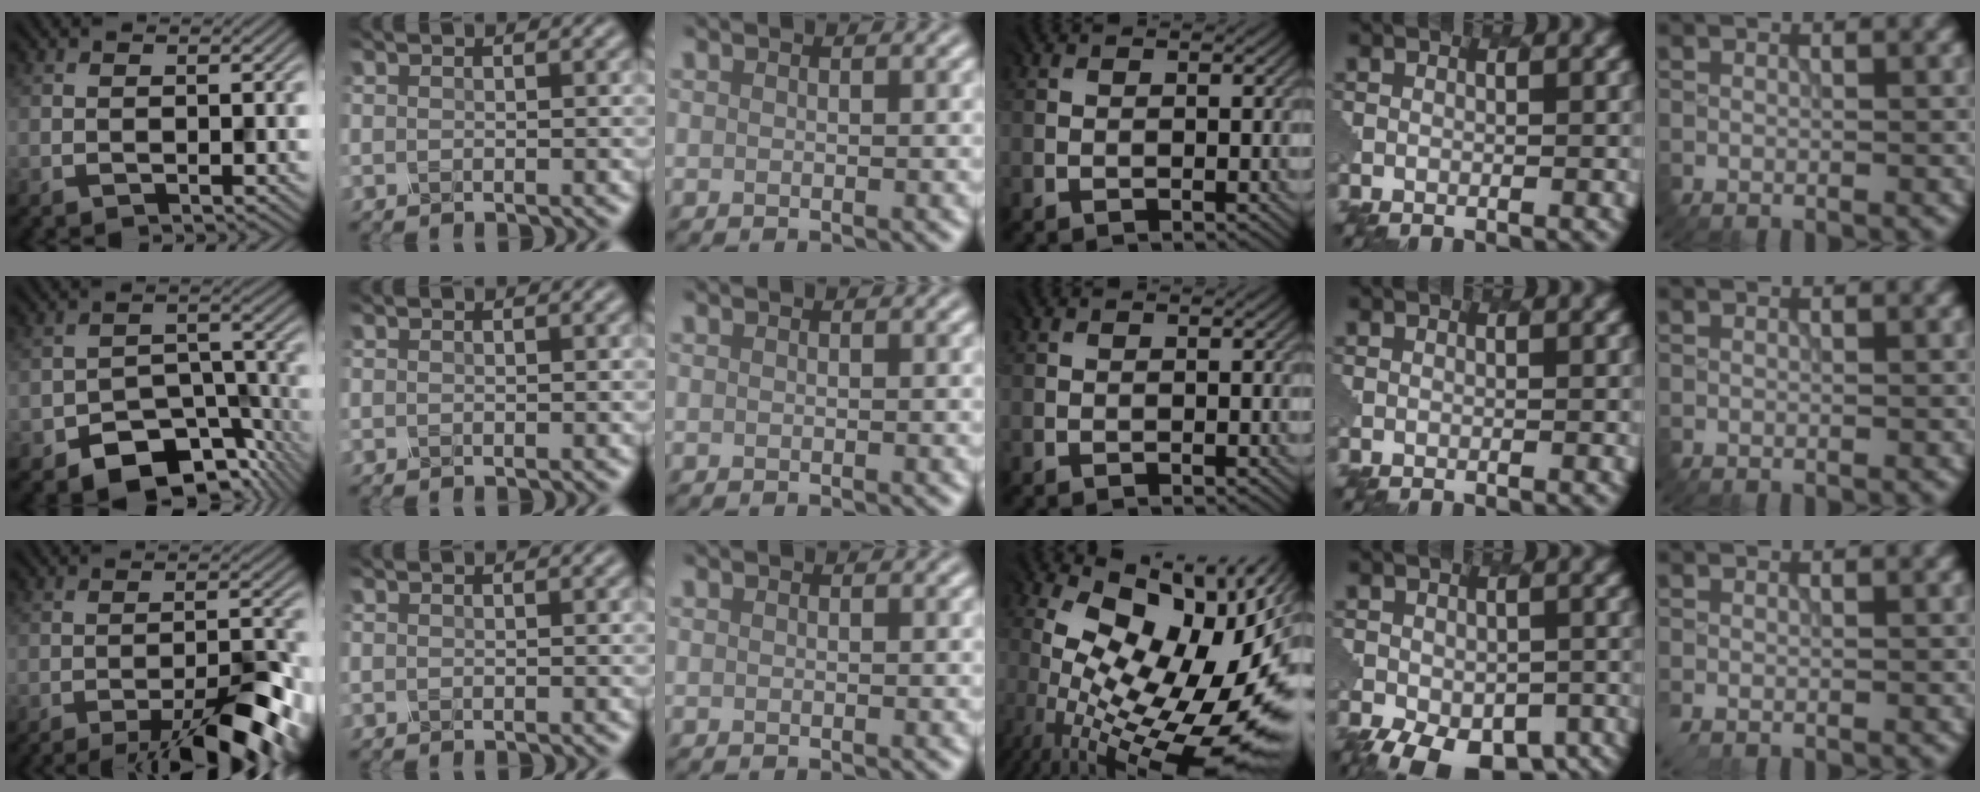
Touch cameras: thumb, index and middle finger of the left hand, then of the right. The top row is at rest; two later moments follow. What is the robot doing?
{"motion": "dispense", "object": "toothpaste"}